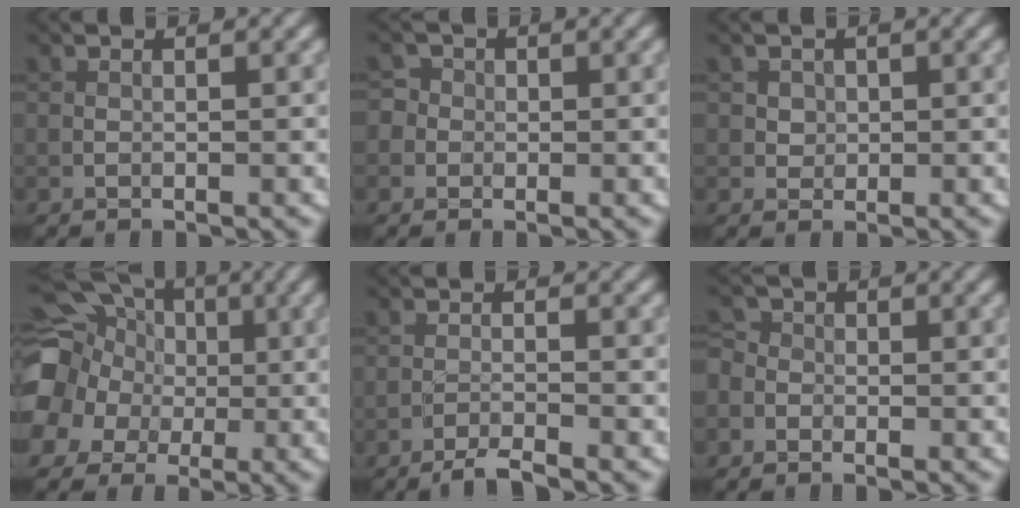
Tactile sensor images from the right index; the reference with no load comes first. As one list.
[{"total": 4.2, "force": [-0.7, 4.0, 1.1], "torque": [0.003, 0.023, -0.050]}, {"total": 1.3, "force": [0.2, 1.3, 0.3], "torque": [0.005, 0.000, 0.009]}, {"total": 18.3, "force": [0.4, 17.2, 6.3], "torque": [-0.181, -0.003, -0.033]}, {"total": 2.6, "force": [-2.3, 0.2, 1.3], "torque": [-0.026, 0.003, -0.047]}, {"total": 2.3, "force": [-1.1, 2.0, 0.6], "torque": [0.003, 0.011, -0.029]}]